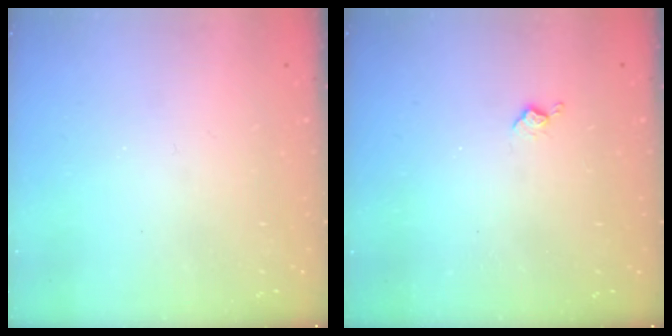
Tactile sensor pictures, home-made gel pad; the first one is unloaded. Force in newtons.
{"total": 4.1, "press": 4.0, "slide": 0.7}